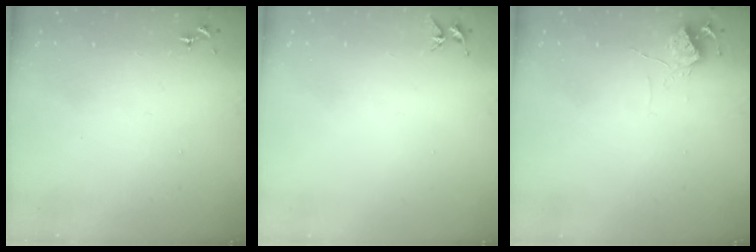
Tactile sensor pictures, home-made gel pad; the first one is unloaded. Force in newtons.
{"total": 5.0, "press": 4.9, "slide": 0.5}
{"total": 6.0, "press": 6.0, "slide": 0.7}